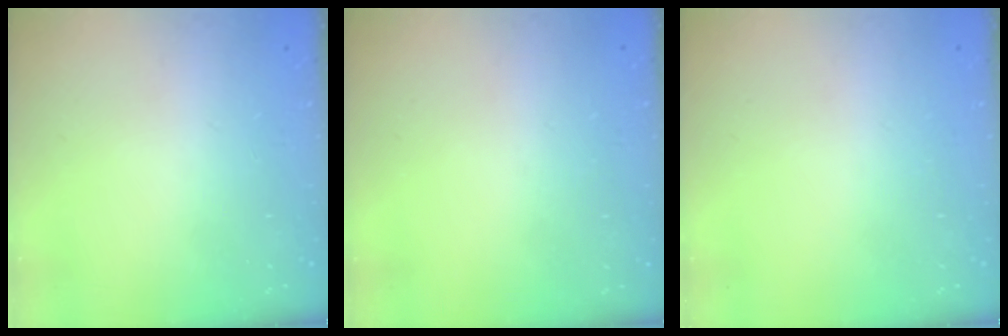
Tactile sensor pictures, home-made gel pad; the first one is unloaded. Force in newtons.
{"total": 3.0, "press": 3.0, "slide": 0.1}
{"total": 0.0}